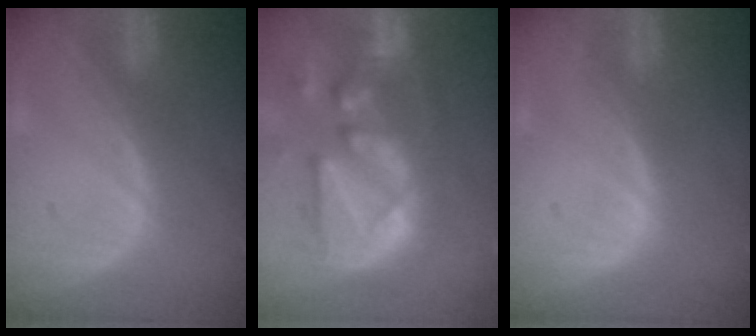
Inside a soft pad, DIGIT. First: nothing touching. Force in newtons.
{"total": 13.1, "press": 11.3, "slide": 6.6}
{"total": 0.0}